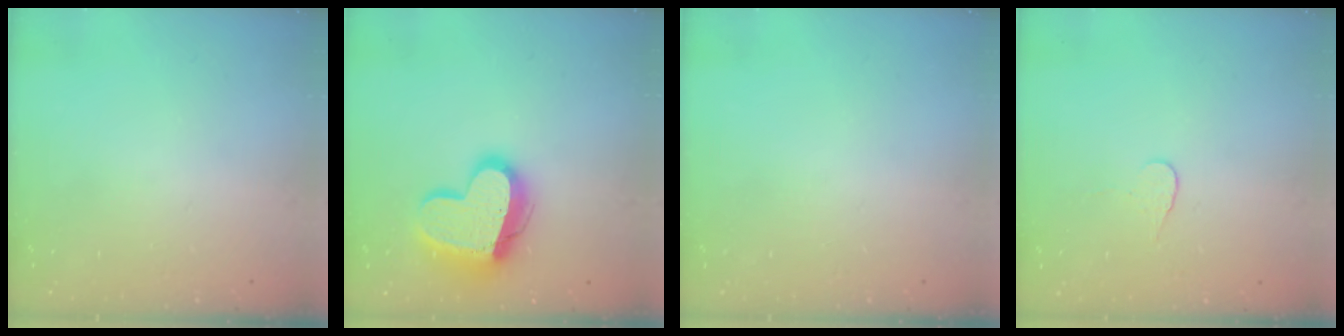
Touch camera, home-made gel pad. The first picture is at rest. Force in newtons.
{"total": 16.7, "press": 16.7, "slide": 1.1}
{"total": 0.0}
{"total": 3.8, "press": 3.8, "slide": 0.4}